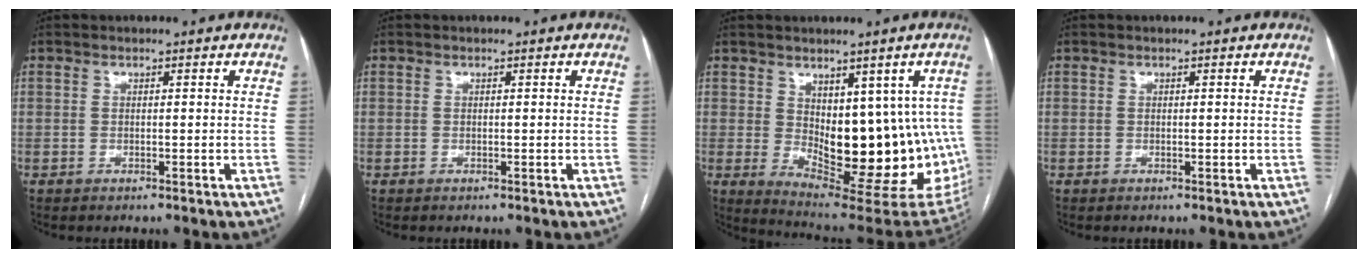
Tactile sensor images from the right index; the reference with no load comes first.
{"total": 0.0}
{"total": 18.2, "force": [-0.7, 8.1, 16.2], "torque": [-0.167, -0.008, 0.018]}
{"total": 0.0}